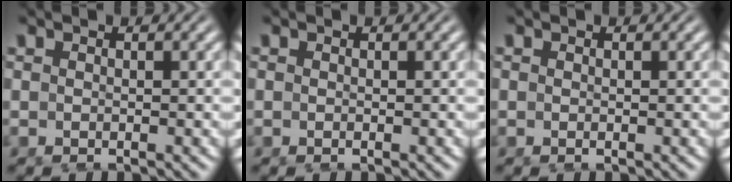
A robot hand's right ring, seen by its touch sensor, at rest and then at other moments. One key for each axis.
{"total": 0.0}
{"total": 0.0}